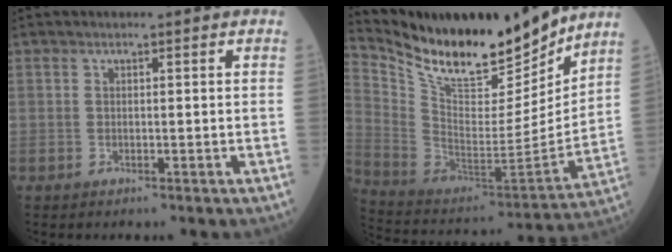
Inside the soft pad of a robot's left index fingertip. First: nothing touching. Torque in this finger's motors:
{"motor_torque": [1.08, -1.06, 0.36, 0.09]}